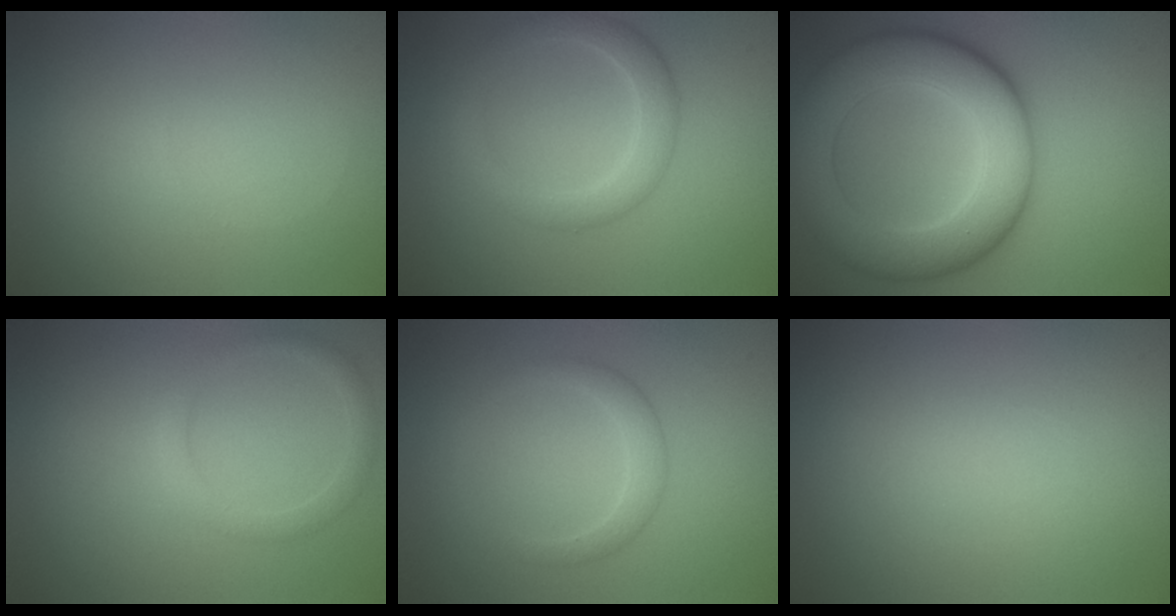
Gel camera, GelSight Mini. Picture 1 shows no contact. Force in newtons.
{"total": 3.0, "press": 3.0, "slide": 0.1}
{"total": 10.6, "press": 10.6, "slide": 0.2}
{"total": 1.7, "press": 1.7, "slide": 0.1}
{"total": 1.9, "press": 1.9, "slide": 0.1}
{"total": 0.0}